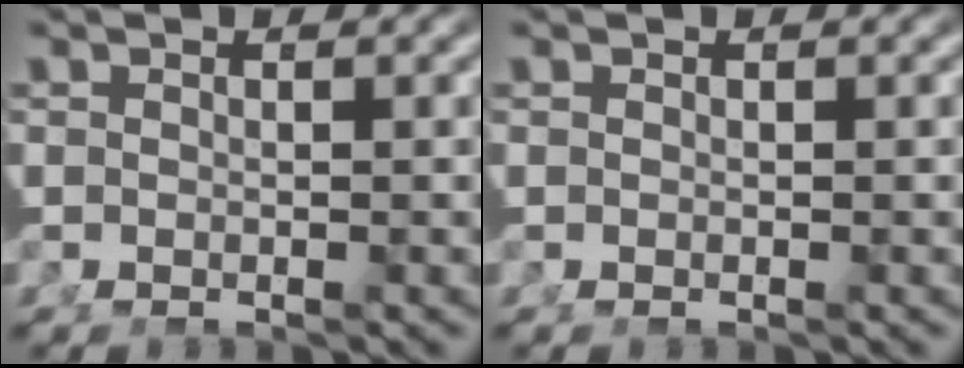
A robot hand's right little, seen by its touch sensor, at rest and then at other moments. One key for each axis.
{"total": 0.0}